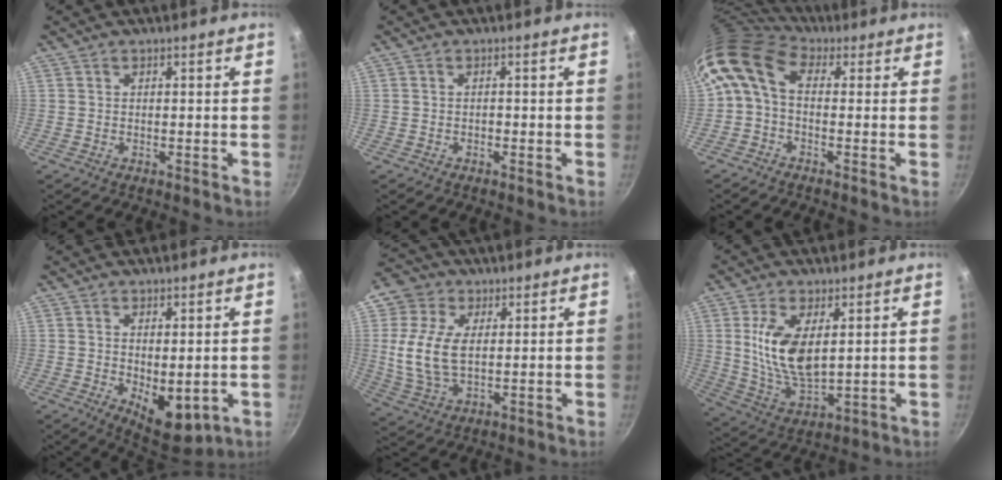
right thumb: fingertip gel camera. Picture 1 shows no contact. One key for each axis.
{"total": 0.6, "fx": -0.4, "fy": 0.4, "fz": 0.3, "tx": -0.006, "ty": 0.004, "tz": -0.005}
{"total": 8.6, "fx": 1.5, "fy": 5.6, "fz": 6.3, "tx": -0.119, "ty": 0.024, "tz": 0.010}
{"total": 8.1, "fx": -0.3, "fy": 4.2, "fz": 6.9, "tx": -0.078, "ty": -0.020, "tz": 0.011}
{"total": 12.4, "fx": 2.2, "fy": 8.4, "fz": 8.9, "tx": -0.154, "ty": -0.011, "tz": 0.038}
{"total": 12.5, "fx": 2.8, "fy": 6.2, "fz": 10.5, "tx": -0.197, "ty": -0.024, "tz": 0.063}